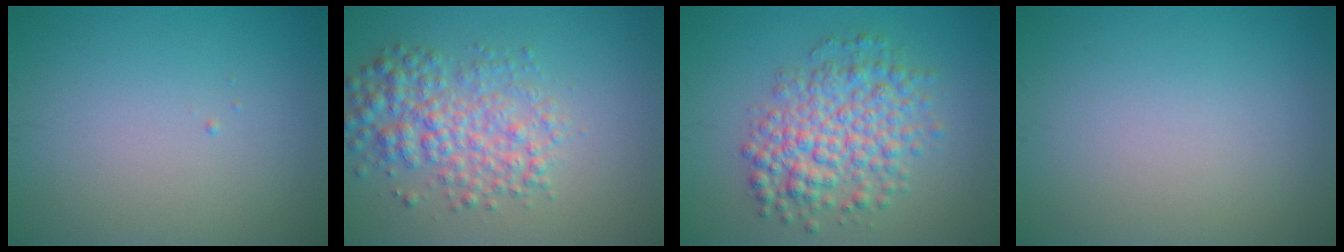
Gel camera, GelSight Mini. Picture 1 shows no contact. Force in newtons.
{"total": 5.0, "press": 5.0, "slide": 0.1}
{"total": 6.2, "press": 6.2, "slide": 0.1}
{"total": 0.0}